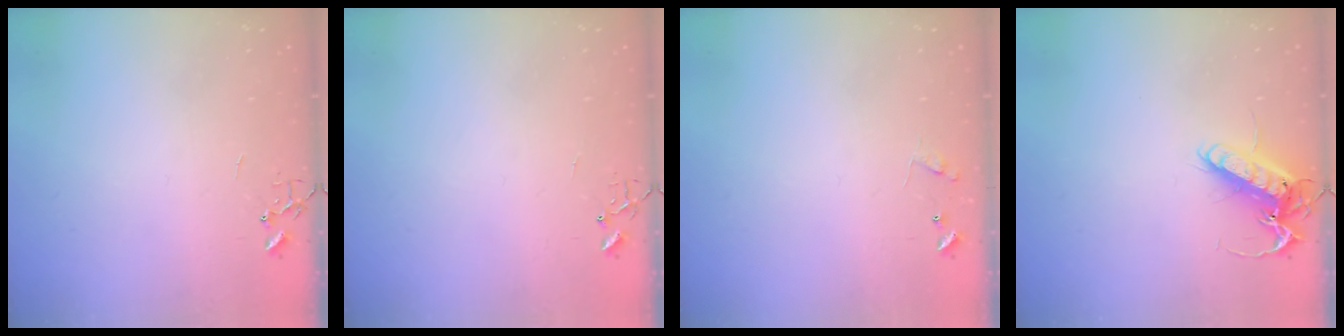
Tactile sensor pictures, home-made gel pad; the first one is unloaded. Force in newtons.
{"total": 4.9, "press": 4.8, "slide": 0.6}
{"total": 7.7, "press": 7.7, "slide": 0.3}
{"total": 14.4, "press": 14.2, "slide": 2.2}